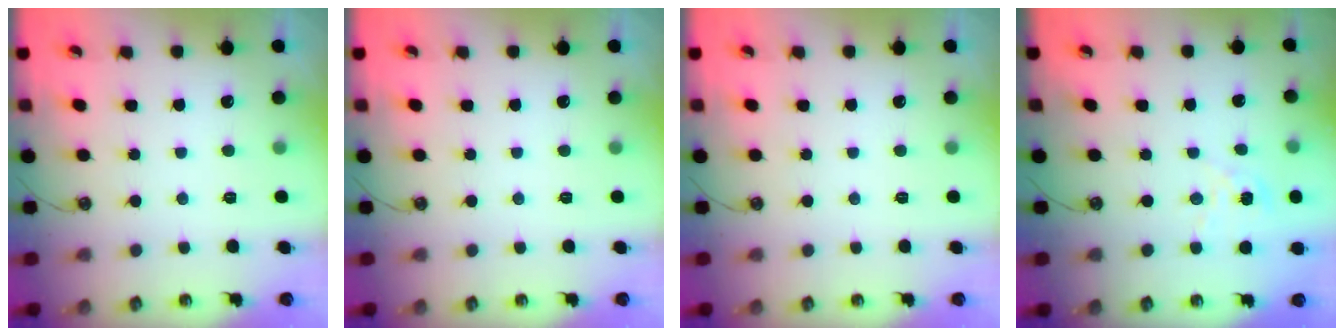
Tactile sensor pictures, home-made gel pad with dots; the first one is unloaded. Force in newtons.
{"total": 0.0}
{"total": 0.0}
{"total": 2.9, "press": 2.9, "slide": 0.4}